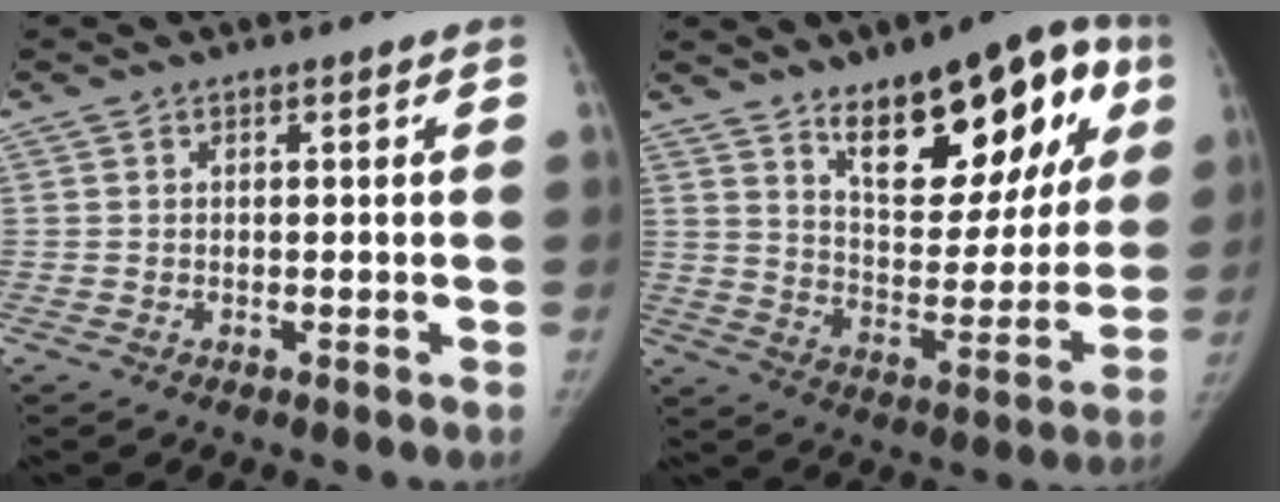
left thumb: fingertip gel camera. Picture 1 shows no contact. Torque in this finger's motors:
{"motor_torque": [0.37, 0.74, 0.85, -1.41, 0.07]}